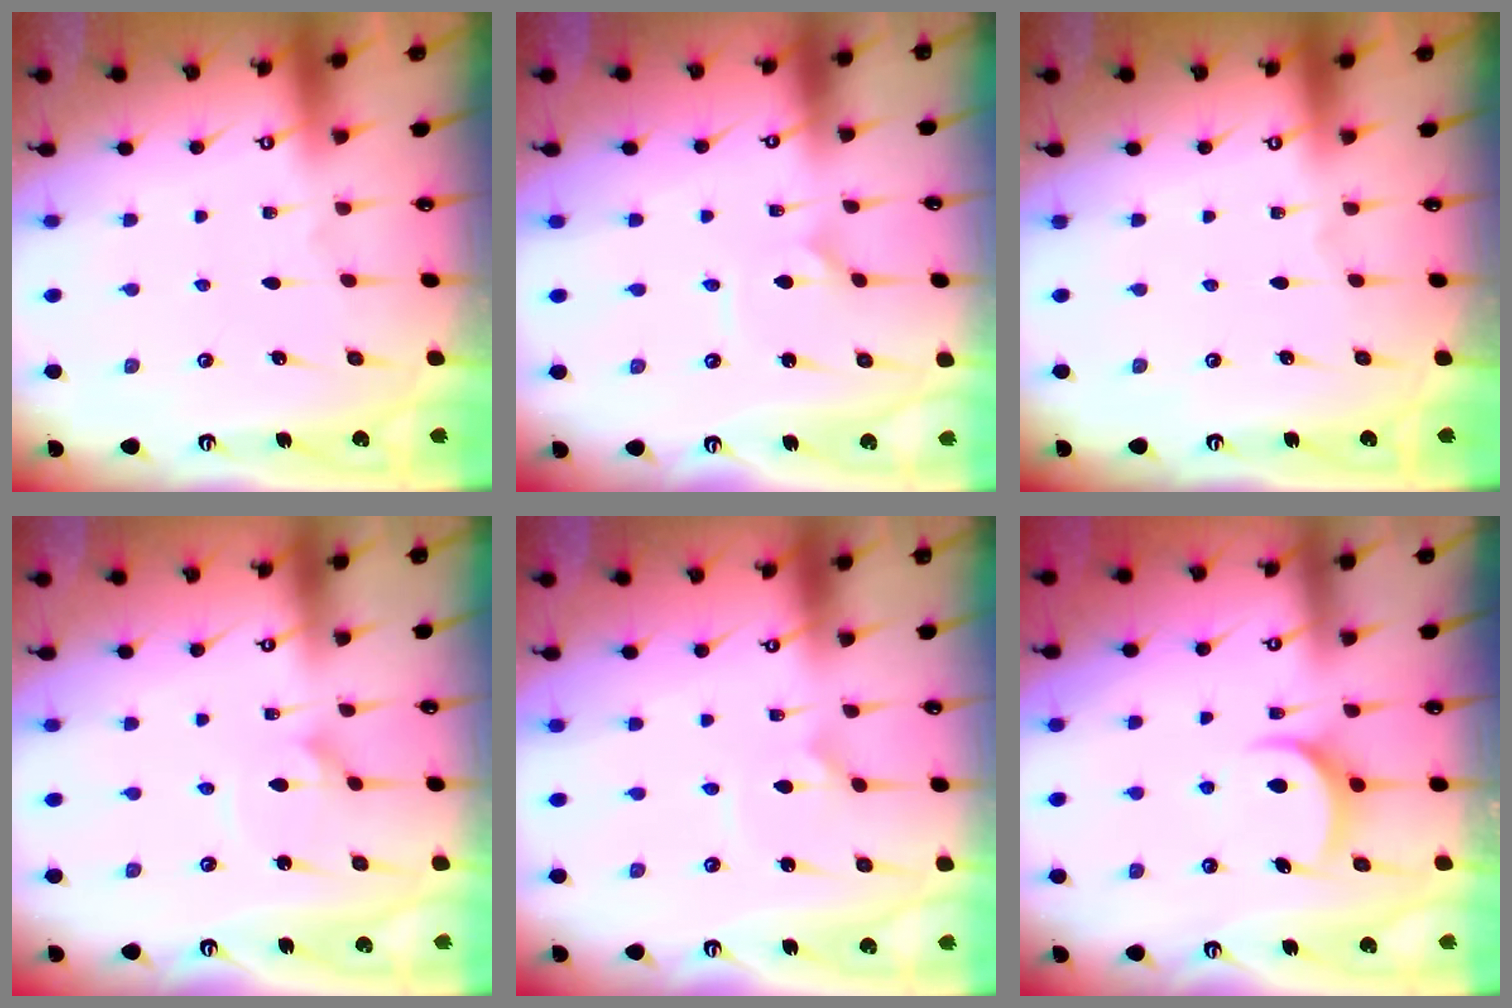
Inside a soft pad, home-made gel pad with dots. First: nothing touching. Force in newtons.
{"total": 1.0, "press": 1.0, "slide": 0.0}
{"total": 0.0}
{"total": 1.8, "press": 1.8, "slide": 0.2}
{"total": 2.1, "press": 2.1, "slide": 0.5}
{"total": 8.0, "press": 7.9, "slide": 0.9}